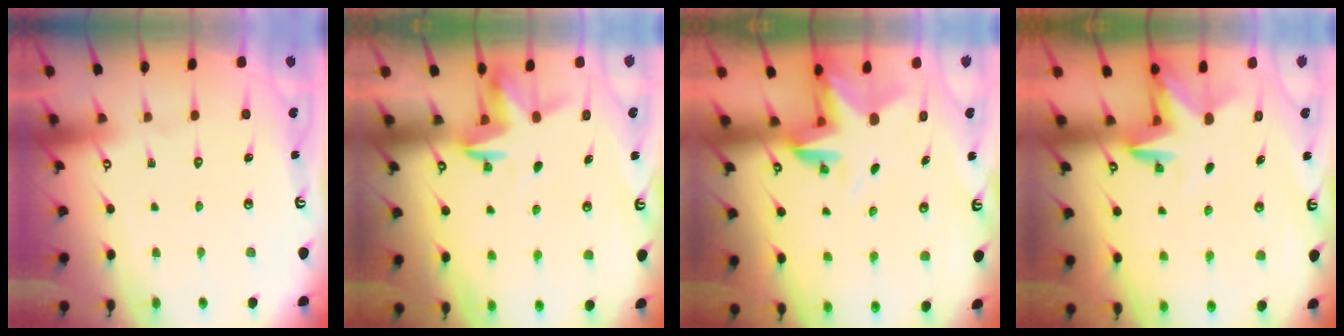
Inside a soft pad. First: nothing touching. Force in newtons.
{"total": 3.4, "press": 3.4, "slide": 0.2}
{"total": 4.3, "press": 4.3, "slide": 0.2}
{"total": 3.8, "press": 3.7, "slide": 0.3}